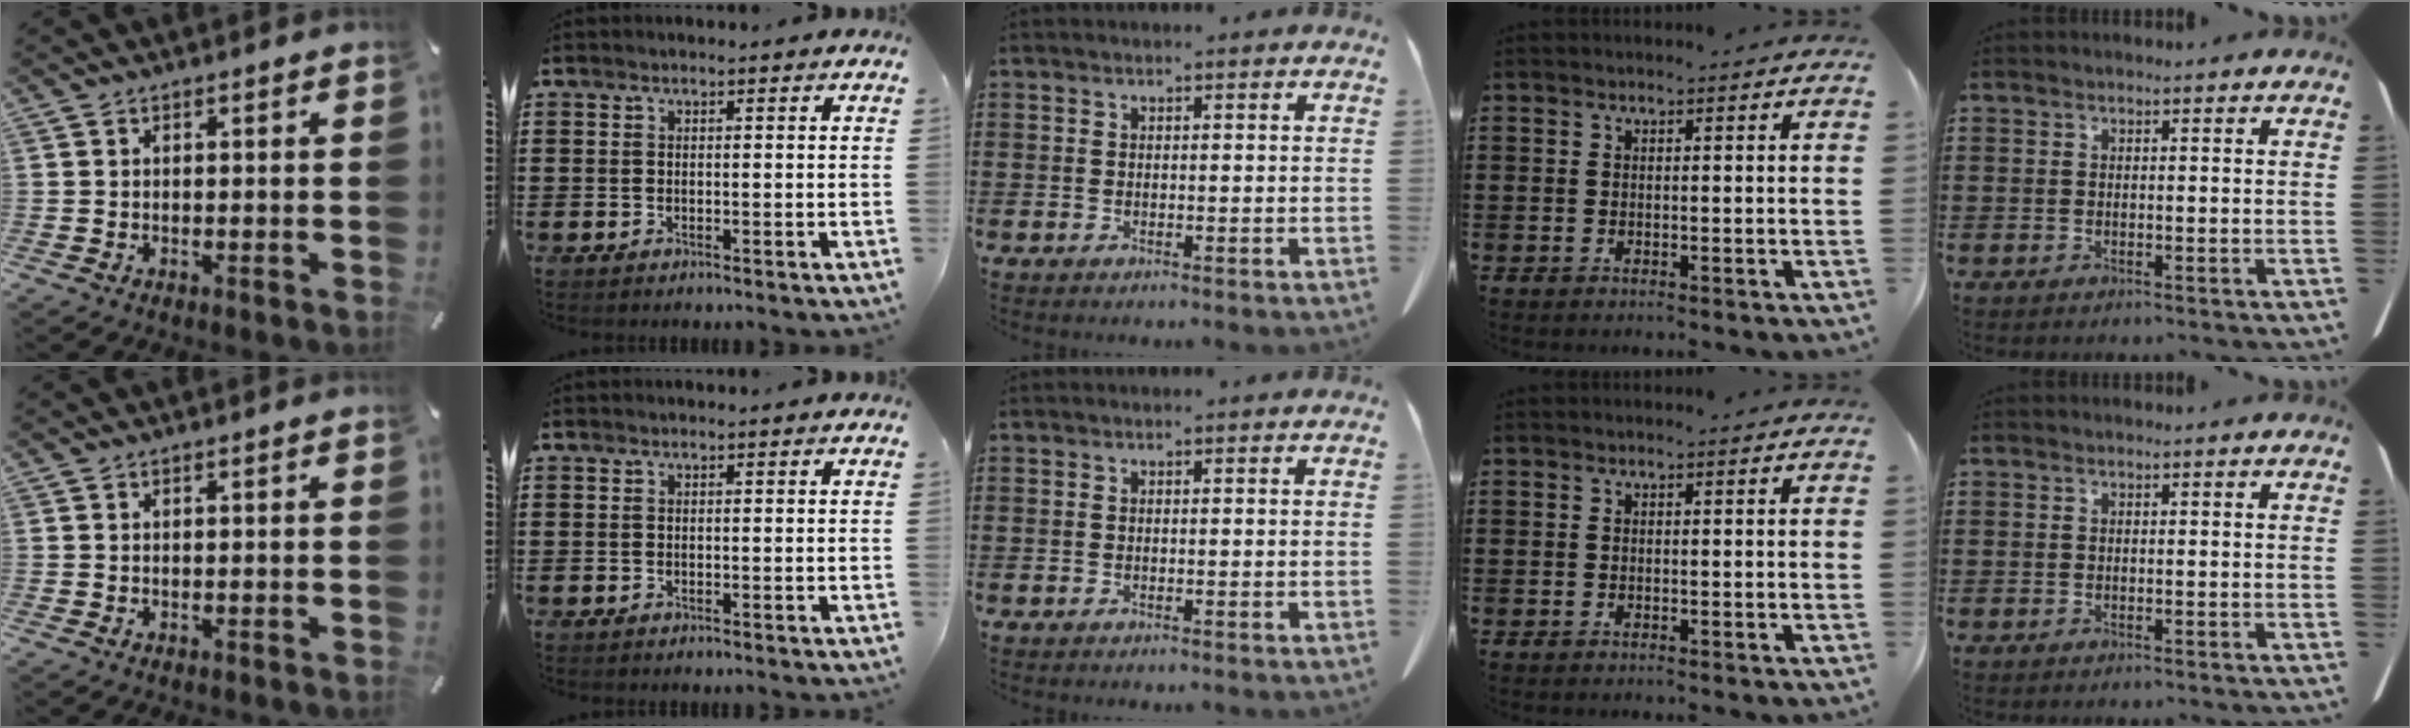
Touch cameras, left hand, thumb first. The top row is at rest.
{}